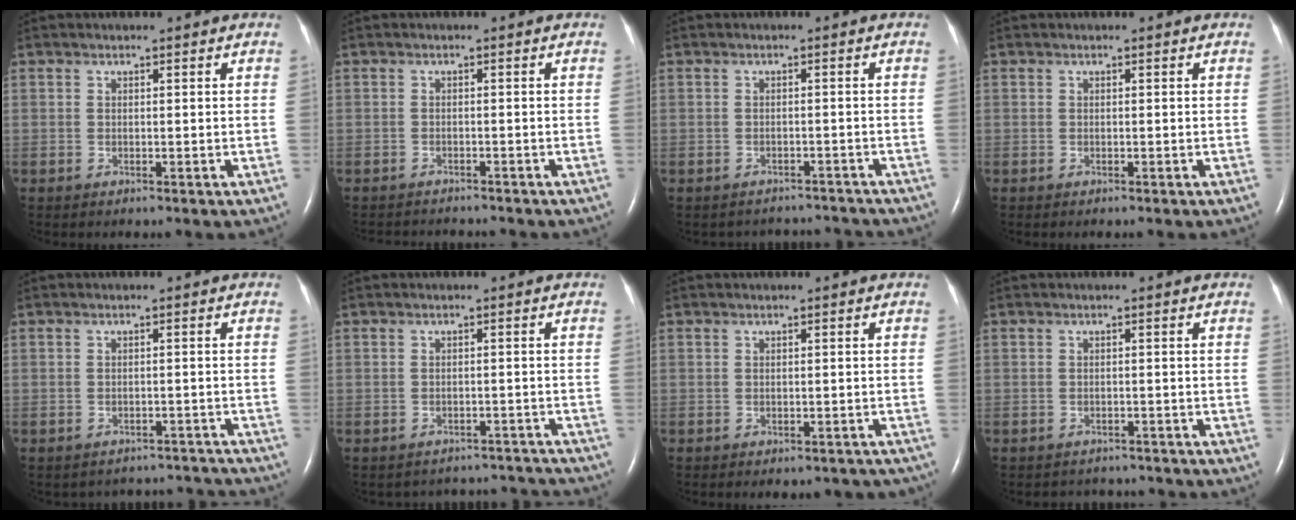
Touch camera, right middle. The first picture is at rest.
{"total": 5.5, "force": [-5.3, 0.9, 1.2], "torque": [-0.011, -0.008, -0.071]}
{"total": 5.5, "force": [-5.2, 1.6, -0.6], "torque": [0.006, 0.015, -0.056]}
{"total": 0.0}
{"total": 7.0, "force": [-6.6, 2.4, -0.4], "torque": [0.006, 0.026, -0.062]}
{"total": 7.7, "force": [-7.3, 2.4, -0.5], "torque": [0.007, 0.029, -0.071]}
{"total": 6.1, "force": [-5.2, 2.5, 1.8], "torque": [-0.012, 0.007, -0.049]}
{"total": 3.7, "force": [-3.4, 1.4, -0.2], "torque": [-0.001, 0.002, -0.042]}